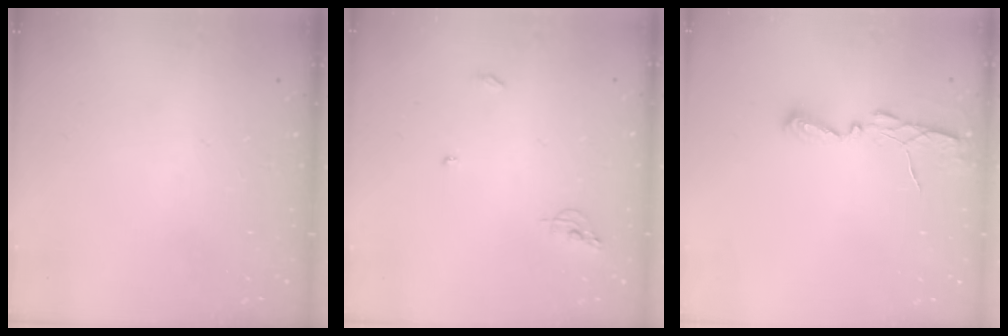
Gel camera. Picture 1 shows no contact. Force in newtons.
{"total": 5.4, "press": 5.4, "slide": 0.4}
{"total": 4.9, "press": 4.9, "slide": 0.3}